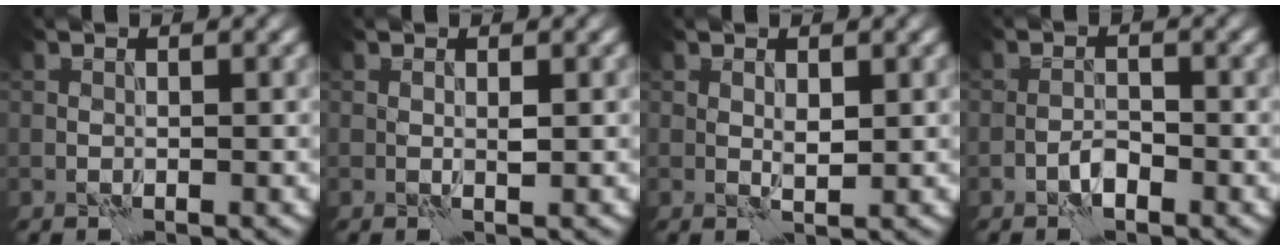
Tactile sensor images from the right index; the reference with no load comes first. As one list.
[{"total": 0.8, "force": [0.1, 0.2, 0.8], "torque": [-0.017, -0.001, 0.002]}, {"total": 1.2, "force": [0.4, 0.4, 1.1], "torque": [-0.022, -0.003, 0.009]}, {"total": 1.7, "force": [-1.2, 0.6, 1.1], "torque": [-0.021, 0.006, -0.024]}]